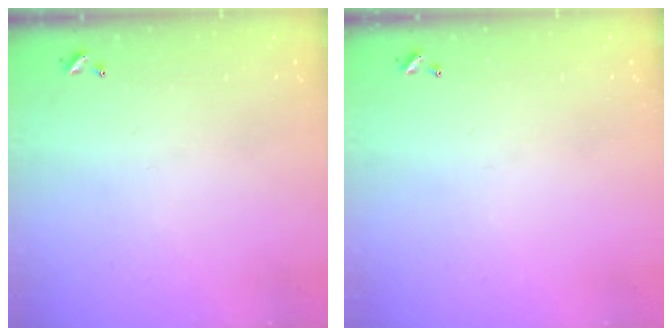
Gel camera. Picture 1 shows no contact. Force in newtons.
{"total": 0.0}